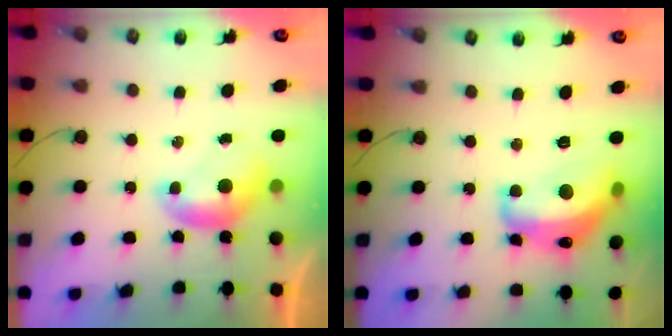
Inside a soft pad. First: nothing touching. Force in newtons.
{"total": 12.7, "press": 12.7, "slide": 1.0}